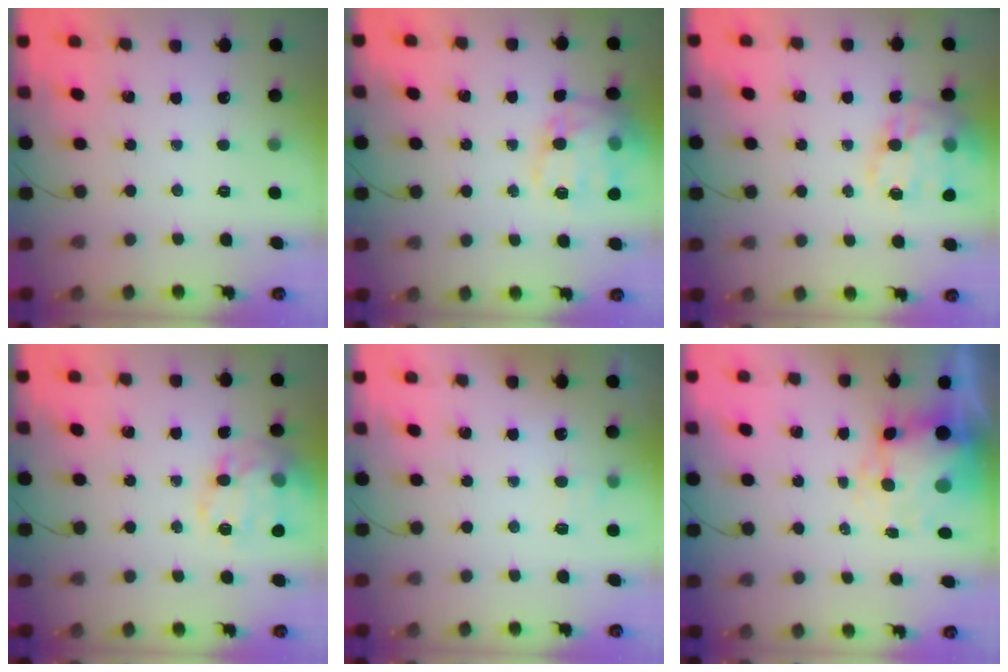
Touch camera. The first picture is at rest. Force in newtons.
{"total": 17.0, "press": 16.9, "slide": 2.3}
{"total": 18.8, "press": 18.5, "slide": 3.6}
{"total": 18.3, "press": 18.2, "slide": 1.9}
{"total": 6.5, "press": 6.4, "slide": 1.4}
{"total": 7.9, "press": 7.7, "slide": 2.1}